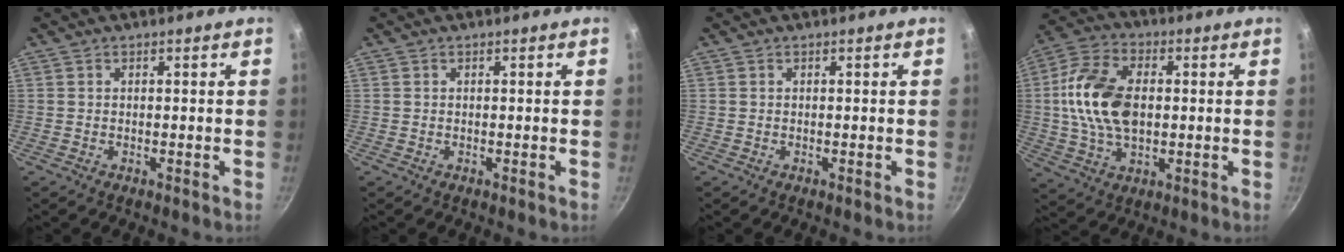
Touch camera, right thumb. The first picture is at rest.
{"total": 0.0}
{"total": 0.0}
{"total": 15.7, "force": [0.9, 9.9, 12.1], "torque": [-0.218, 0.015, 0.007]}